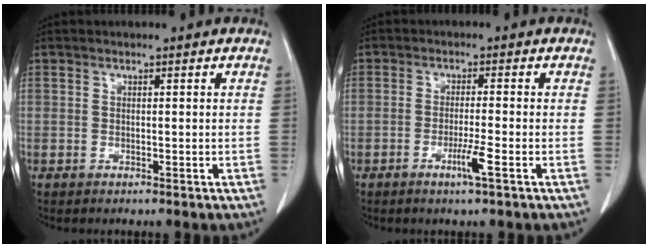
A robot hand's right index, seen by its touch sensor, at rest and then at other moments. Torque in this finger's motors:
{"motor_torque": [0.57, -0.07, 0.15, 0.04]}